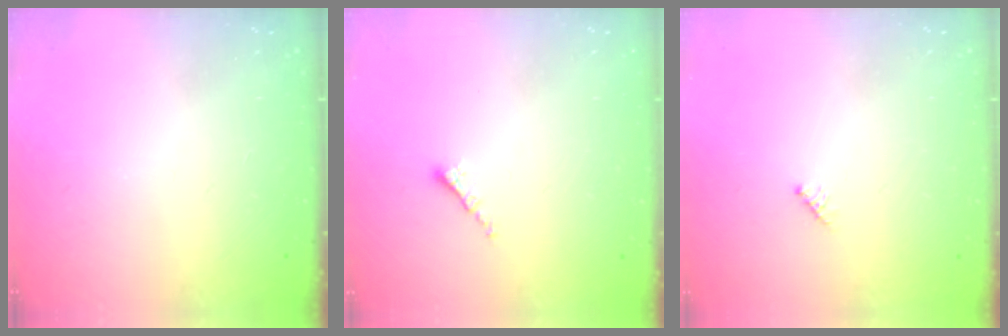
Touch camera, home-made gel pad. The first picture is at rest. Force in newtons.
{"total": 1.3, "press": 1.2, "slide": 0.5}
{"total": 2.3, "press": 2.3, "slide": 0.4}